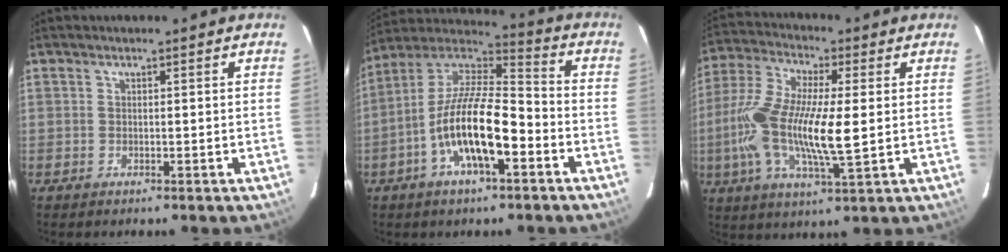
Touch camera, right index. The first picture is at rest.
{"total": 16.2, "force": [-6.2, 5.4, 14.0], "torque": [-0.270, -0.005, -0.119]}
{"total": 16.5, "force": [-0.8, 4.2, 15.9], "torque": [-0.319, -0.004, -0.024]}